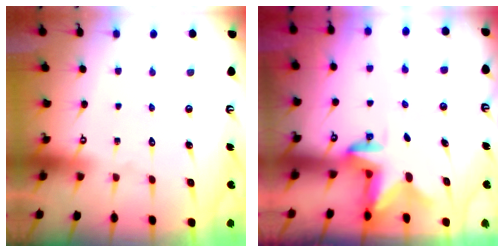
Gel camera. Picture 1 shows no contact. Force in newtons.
{"total": 2.7, "press": 2.6, "slide": 0.5}